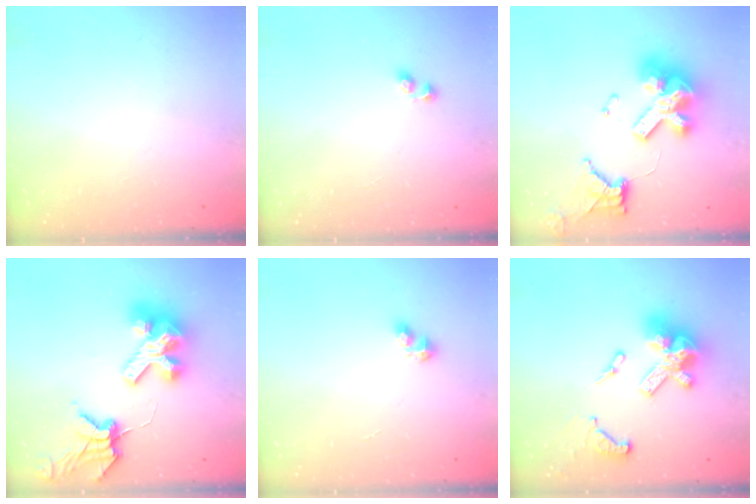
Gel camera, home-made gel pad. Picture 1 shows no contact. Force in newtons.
{"total": 2.6, "press": 2.3, "slide": 1.2}
{"total": 16.7, "press": 16.6, "slide": 1.9}
{"total": 14.1, "press": 14.0, "slide": 1.7}
{"total": 3.5, "press": 3.5, "slide": 0.5}
{"total": 16.7, "press": 16.6, "slide": 1.8}